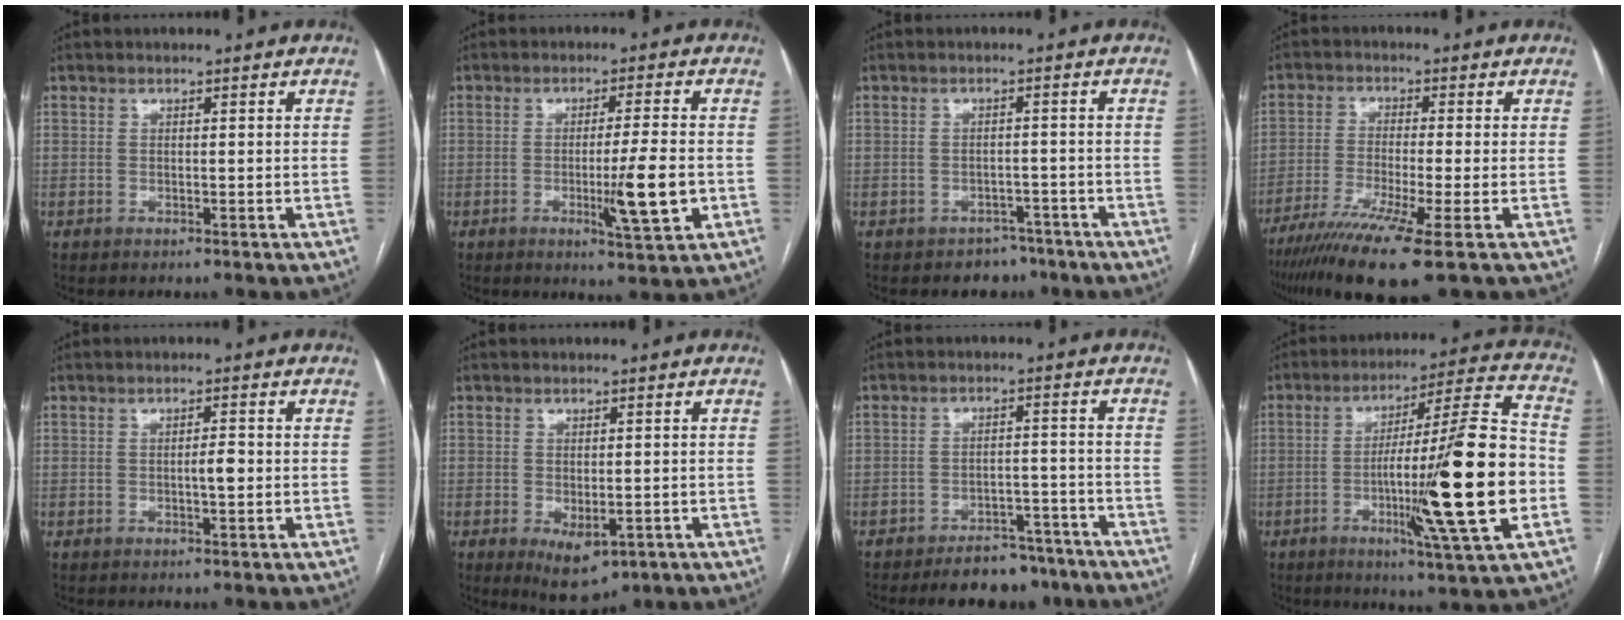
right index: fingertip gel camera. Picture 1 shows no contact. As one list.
[{"total": 8.1, "force": [-2.0, -0.1, 7.9], "torque": [-0.120, -0.014, -0.031]}, {"total": 3.8, "force": [-2.7, 2.6, 0.1], "torque": [0.004, 0.016, -0.034]}, {"total": 11.6, "force": [-7.4, -0.6, 8.9], "torque": [-0.158, -0.030, -0.124]}, {"total": 2.1, "force": [-0.3, 0.4, 2.1], "torque": [-0.035, 0.003, -0.005]}, {"total": 5.9, "force": [-2.2, 3.0, 4.7], "torque": [-0.068, -0.012, -0.018]}, {"total": 8.7, "force": [-7.3, 3.8, 2.8], "torque": [-0.019, 0.012, -0.107]}, {"total": 21.8, "force": [-4.6, -0.3, 21.2], "torque": [-0.323, -0.006, -0.078]}]